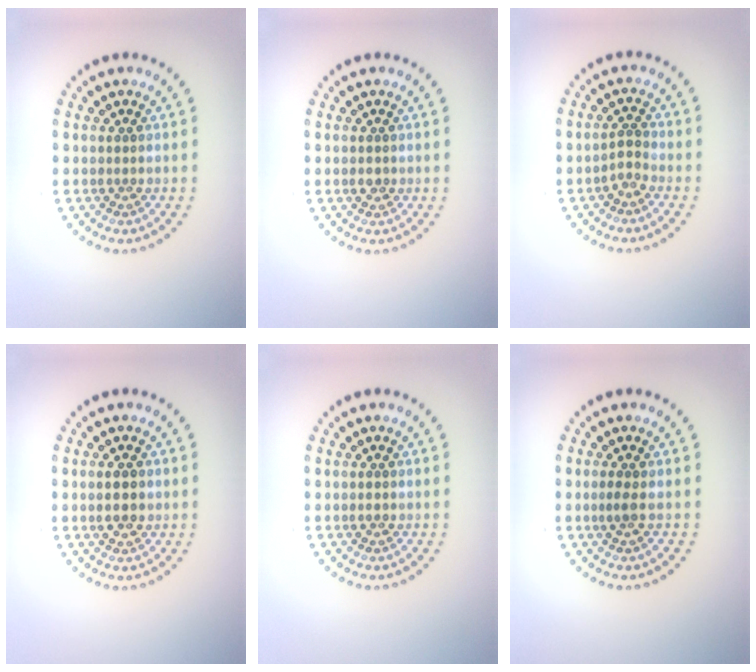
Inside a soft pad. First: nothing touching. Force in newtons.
{"total": 0.7, "press": 0.6, "slide": 0.4}
{"total": 1.5, "press": 1.1, "slide": 1.0}
{"total": 2.0, "press": 2.0, "slide": 0.2}
{"total": 0.6, "press": 0.6, "slide": 0.2}
{"total": 0.9, "press": 0.7, "slide": 0.5}